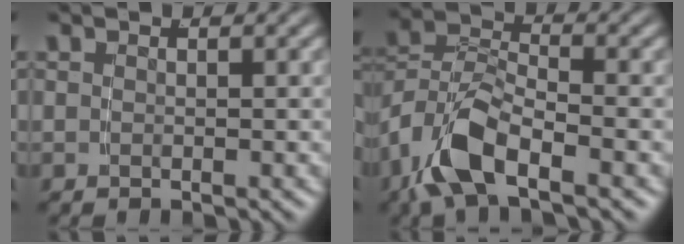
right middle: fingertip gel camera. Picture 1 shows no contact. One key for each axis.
{"total": 7.6, "fx": -2.7, "fy": 5.2, "fz": 4.8, "tx": -0.113, "ty": -0.021, "tz": -0.051}